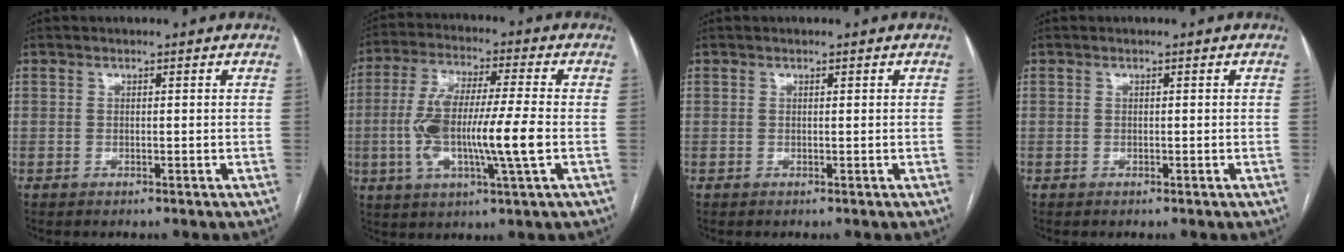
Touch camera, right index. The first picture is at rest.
{"total": 13.7, "force": [-1.9, 1.2, 13.5], "torque": [-0.265, 0.004, -0.035]}
{"total": 0.0}
{"total": 0.0}